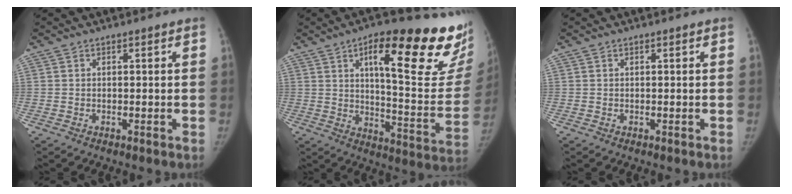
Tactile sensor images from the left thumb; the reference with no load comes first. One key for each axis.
{"total": 28.6, "fx": 14.9, "fy": 7.6, "fz": 23.1, "tx": -0.250, "ty": -0.048, "tz": 0.219}
{"total": 0.0}